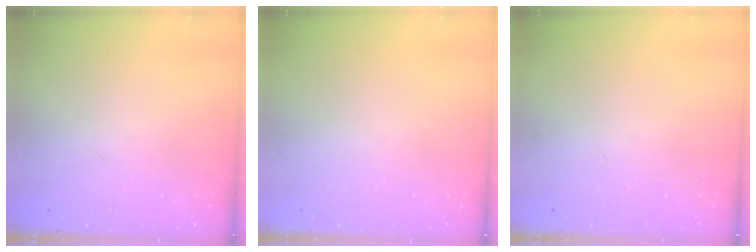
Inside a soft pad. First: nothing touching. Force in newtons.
{"total": 0.0}
{"total": 0.0}